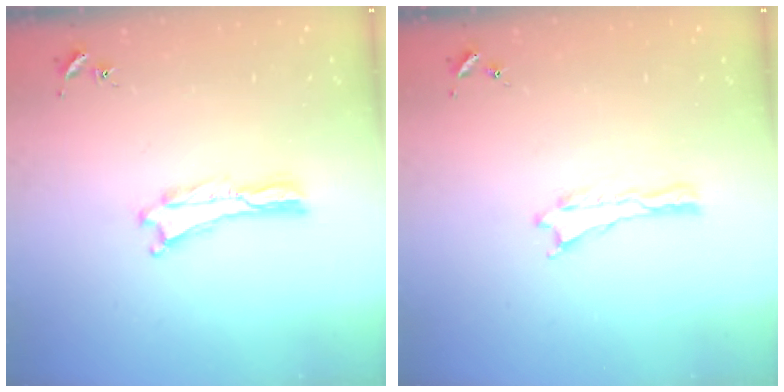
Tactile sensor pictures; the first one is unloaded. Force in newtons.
{"total": 0.0}